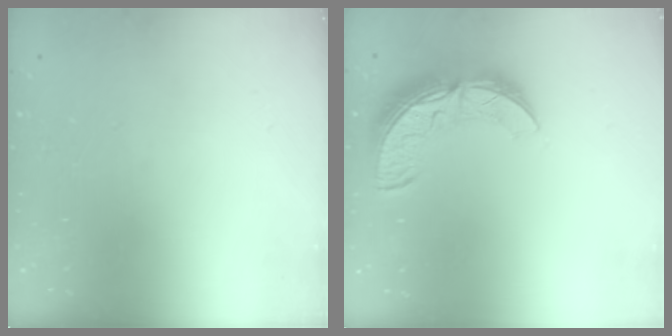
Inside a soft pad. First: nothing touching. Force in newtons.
{"total": 11.3, "press": 11.3, "slide": 0.8}